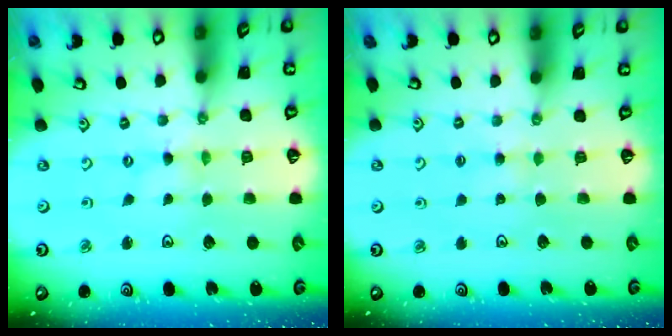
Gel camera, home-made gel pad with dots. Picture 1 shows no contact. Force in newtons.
{"total": 2.7, "press": 2.7, "slide": 0.3}